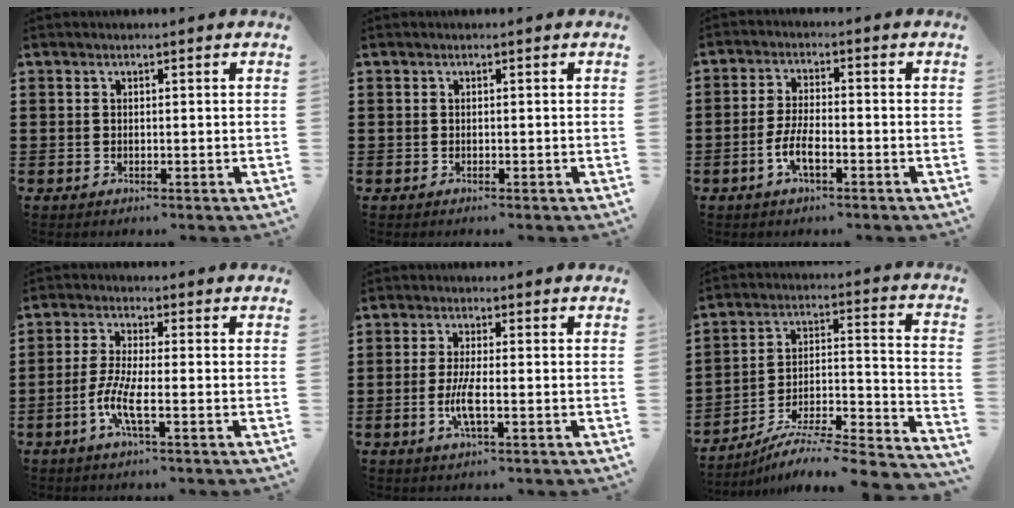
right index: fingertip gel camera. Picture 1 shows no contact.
{"total": 0.0}
{"total": 4.5, "force": [-2.0, 1.4, 3.8], "torque": [-0.083, 0.000, -0.042]}
{"total": 5.9, "force": [-2.4, 1.0, 5.3], "torque": [-0.123, -0.012, -0.053]}
{"total": 4.2, "force": [-1.1, 0.7, 4.0], "torque": [-0.089, -0.009, -0.025]}
{"total": 6.0, "force": [-5.0, 0.5, 3.4], "torque": [-0.058, -0.012, -0.104]}